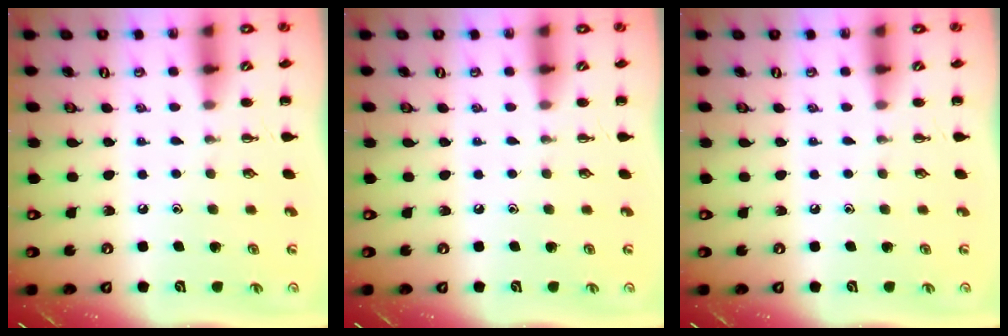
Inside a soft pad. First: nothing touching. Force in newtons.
{"total": 0.0}
{"total": 0.0}